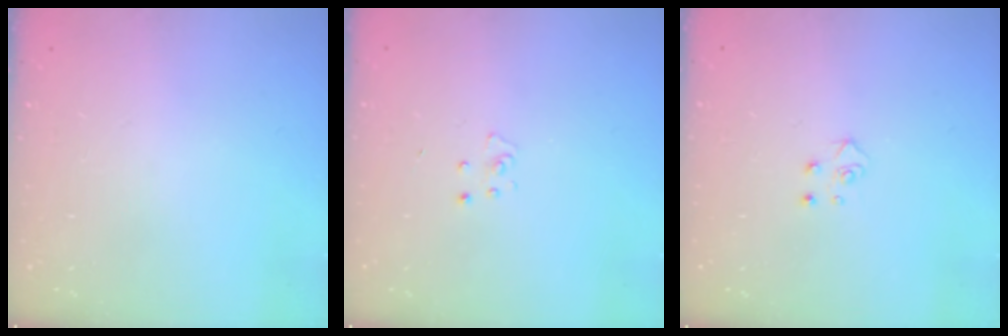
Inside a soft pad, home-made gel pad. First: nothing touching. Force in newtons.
{"total": 2.6, "press": 2.6, "slide": 0.2}
{"total": 3.9, "press": 3.9, "slide": 0.4}